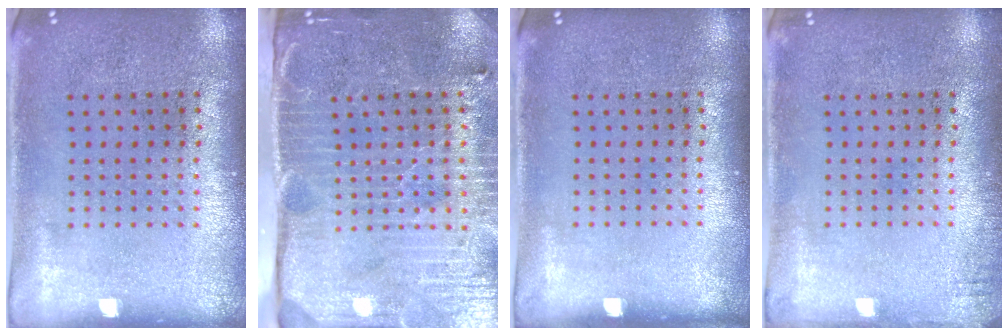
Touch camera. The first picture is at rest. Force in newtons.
{"total": 4.6, "press": 3.9, "slide": 2.5}
{"total": 0.0}
{"total": 1.0, "press": 1.0, "slide": 0.1}